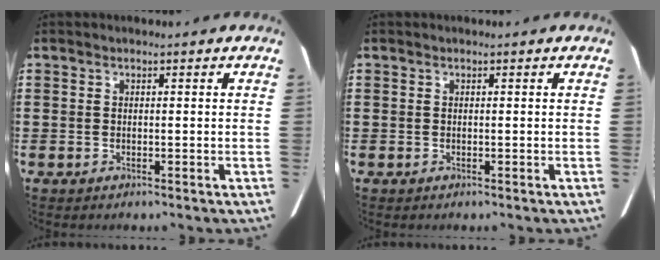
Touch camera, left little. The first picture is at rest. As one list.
[{"total": 0.0}]